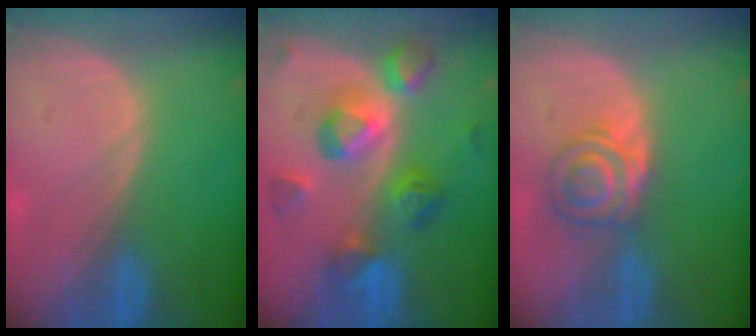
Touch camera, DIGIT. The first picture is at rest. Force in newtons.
{"total": 9.4, "press": 9.4, "slide": 0.6}
{"total": 5.7, "press": 5.4, "slide": 2.0}